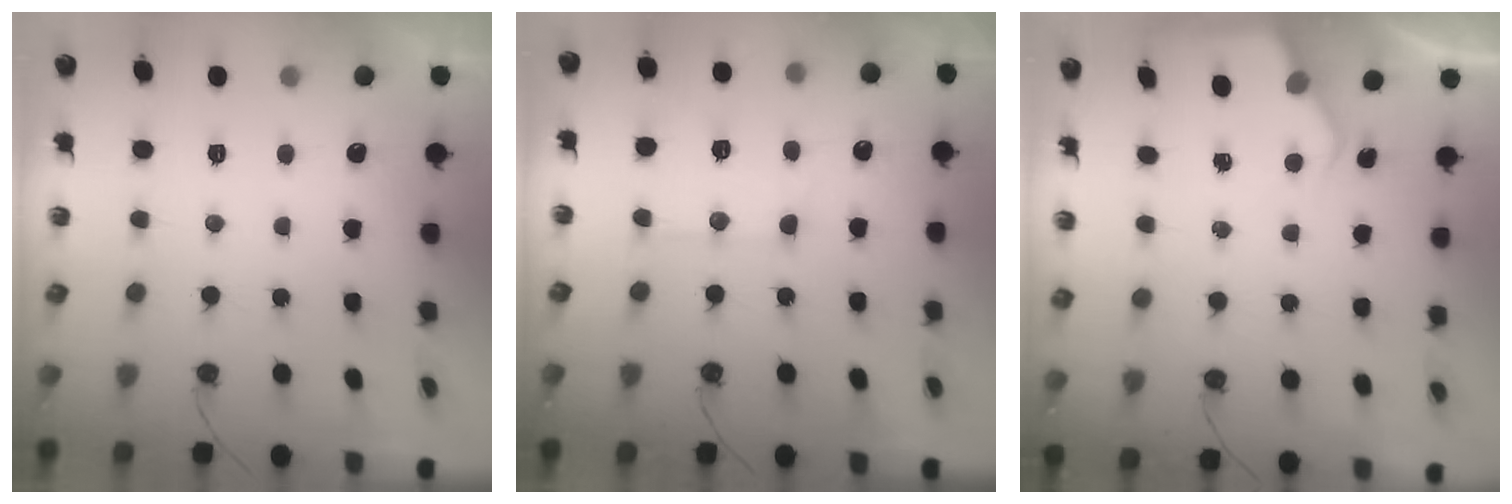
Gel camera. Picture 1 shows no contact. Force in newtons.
{"total": 9.6, "press": 9.6, "slide": 0.9}
{"total": 3.9, "press": 3.9, "slide": 0.4}